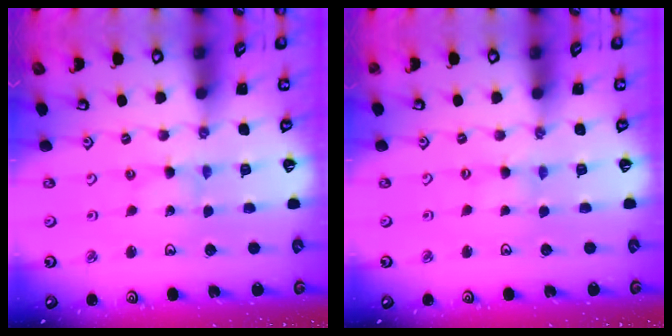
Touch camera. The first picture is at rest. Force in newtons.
{"total": 0.0}